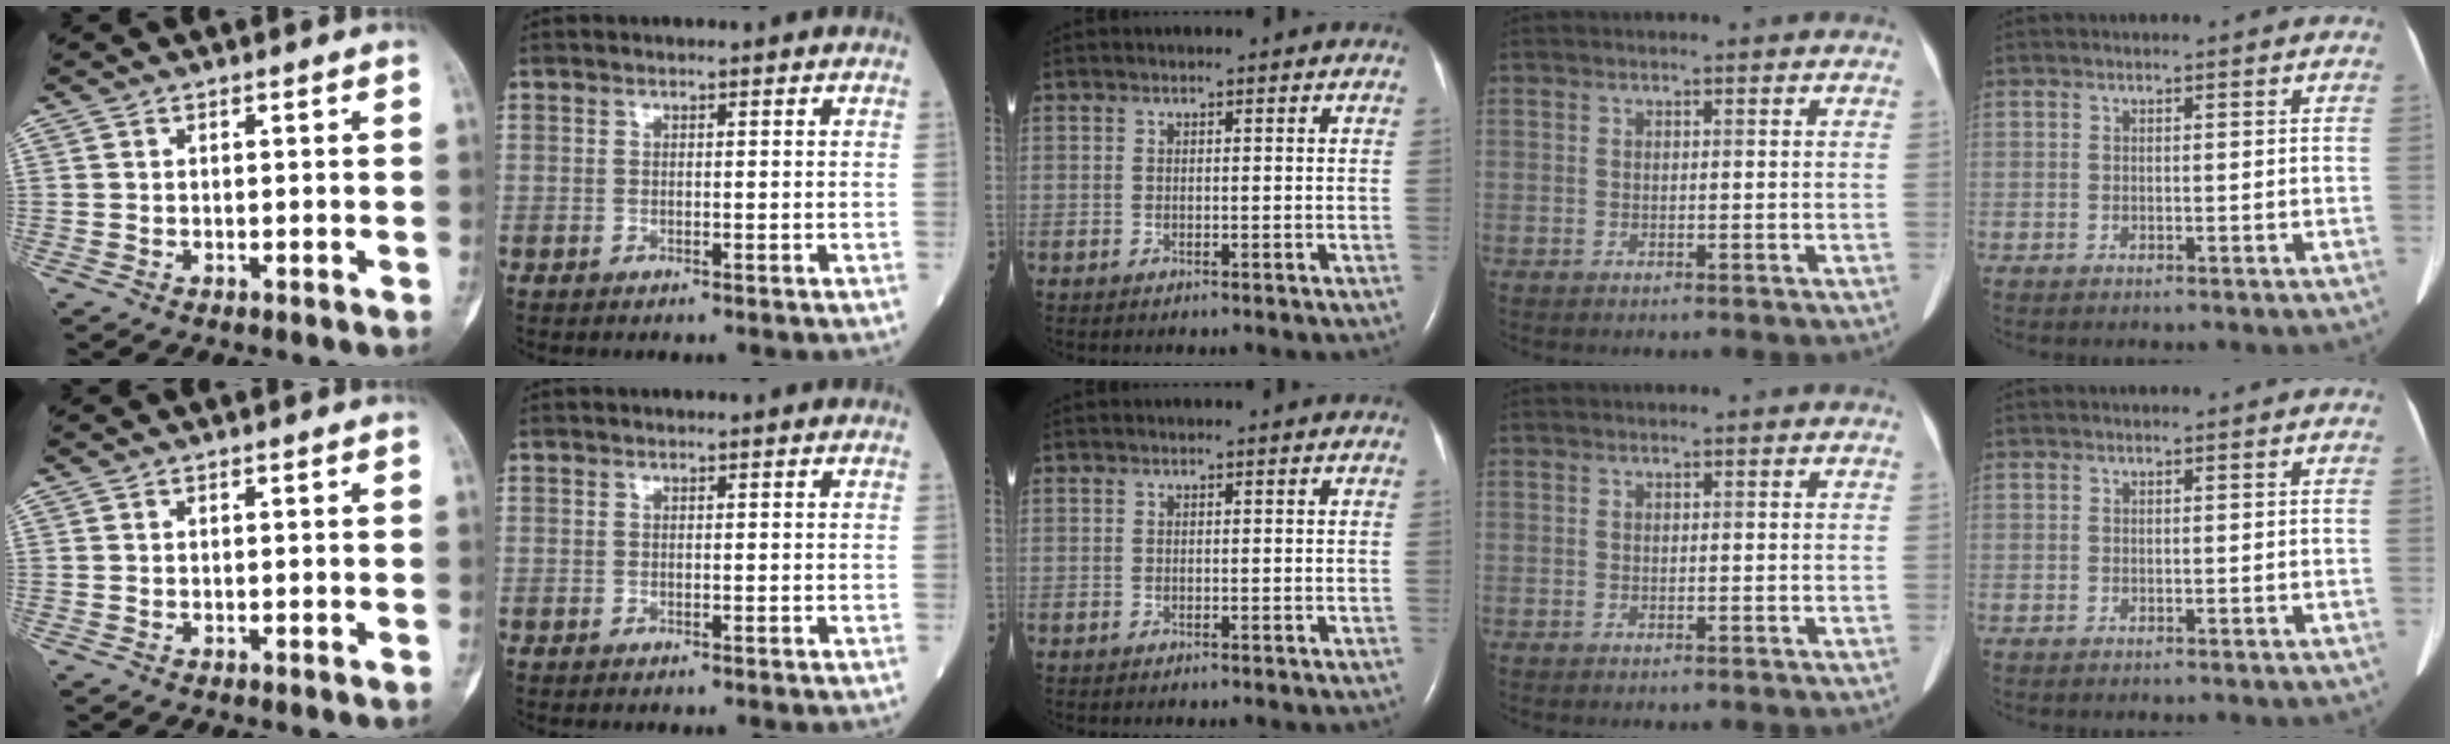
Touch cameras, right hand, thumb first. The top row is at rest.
{}